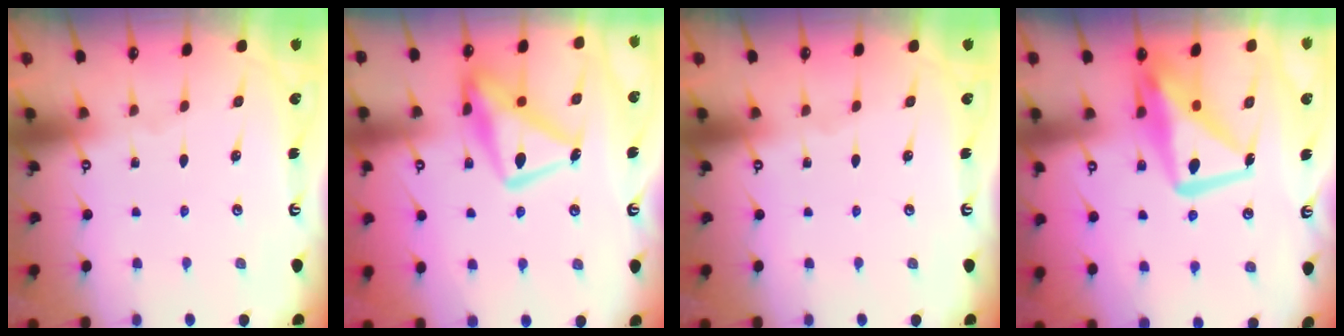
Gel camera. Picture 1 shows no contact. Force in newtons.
{"total": 15.8, "press": 15.8, "slide": 1.5}
{"total": 0.0}
{"total": 14.9, "press": 14.9, "slide": 1.4}